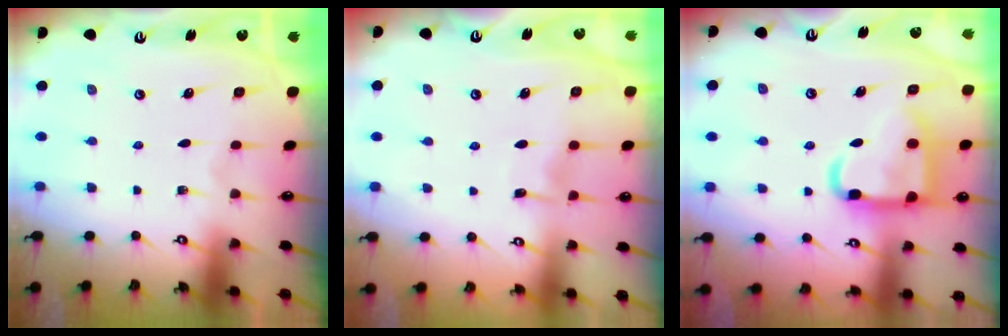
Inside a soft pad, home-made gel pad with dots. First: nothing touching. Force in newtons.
{"total": 5.2, "press": 5.1, "slide": 0.6}
{"total": 16.8, "press": 16.8, "slide": 1.6}